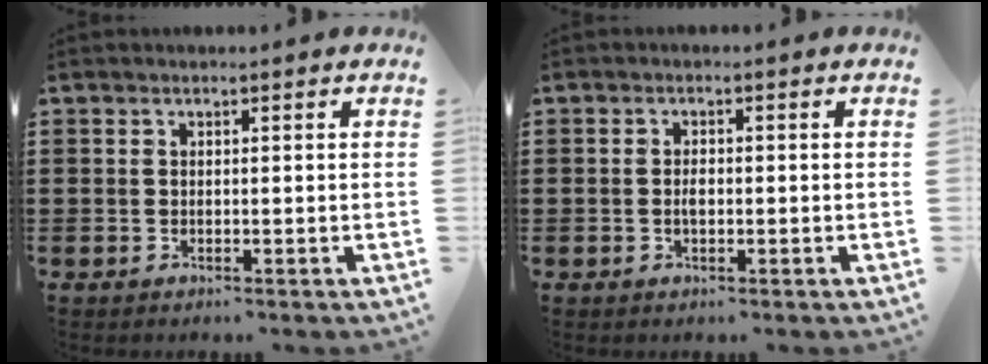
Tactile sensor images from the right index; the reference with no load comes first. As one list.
[{"total": 1.7, "force": [-0.2, 0.7, 1.5], "torque": [-0.028, 0.001, -0.005]}]